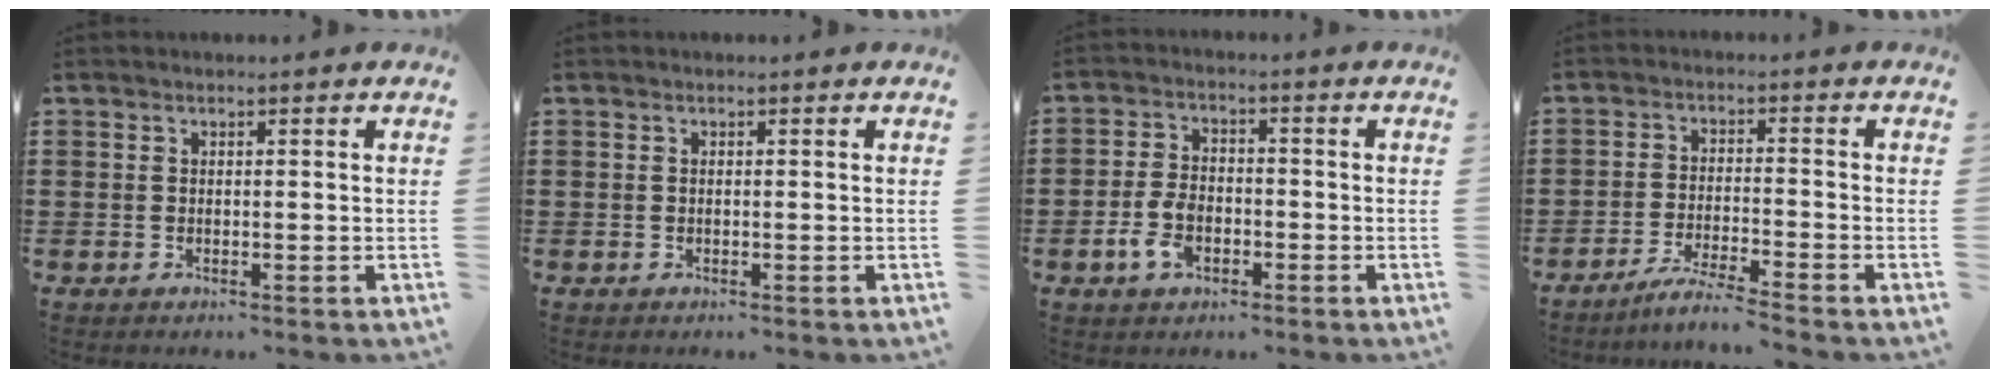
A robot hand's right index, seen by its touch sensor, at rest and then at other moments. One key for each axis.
{"total": 0.0}
{"total": 5.2, "fx": -2.1, "fy": 3.1, "fz": 3.7, "tx": -0.084, "ty": 0.002, "tz": -0.042}
{"total": 4.2, "fx": -3.9, "fy": -0.7, "fz": 1.5, "tx": -0.032, "ty": -0.011, "tz": -0.076}